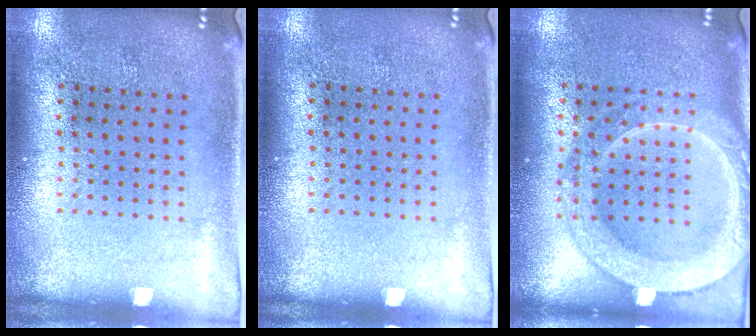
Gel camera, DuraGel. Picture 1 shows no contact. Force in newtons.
{"total": 0.0}
{"total": 2.7, "press": 2.7, "slide": 0.3}